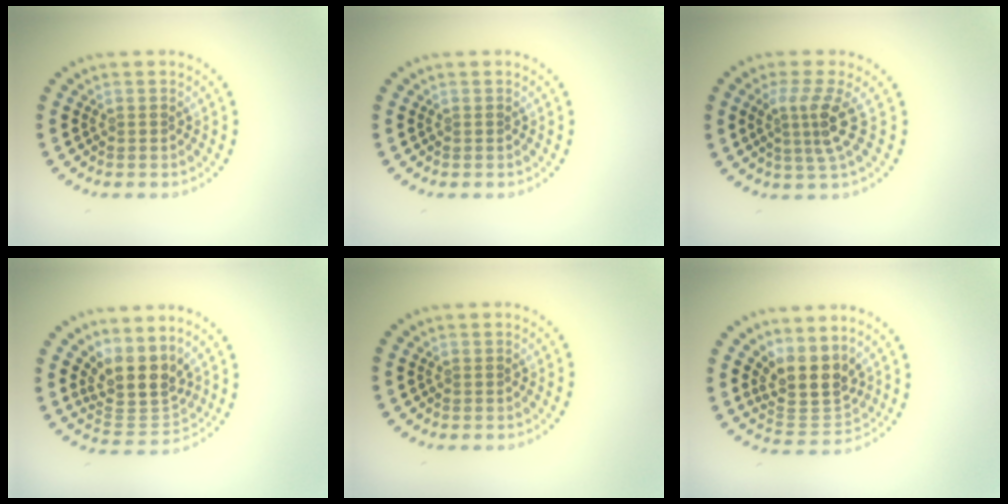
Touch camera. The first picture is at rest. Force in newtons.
{"total": 0.0}
{"total": 3.4, "press": 2.3, "slide": 2.5}
{"total": 4.1, "press": 3.2, "slide": 2.6}
{"total": 0.0}
{"total": 4.2, "press": 3.5, "slide": 2.3}